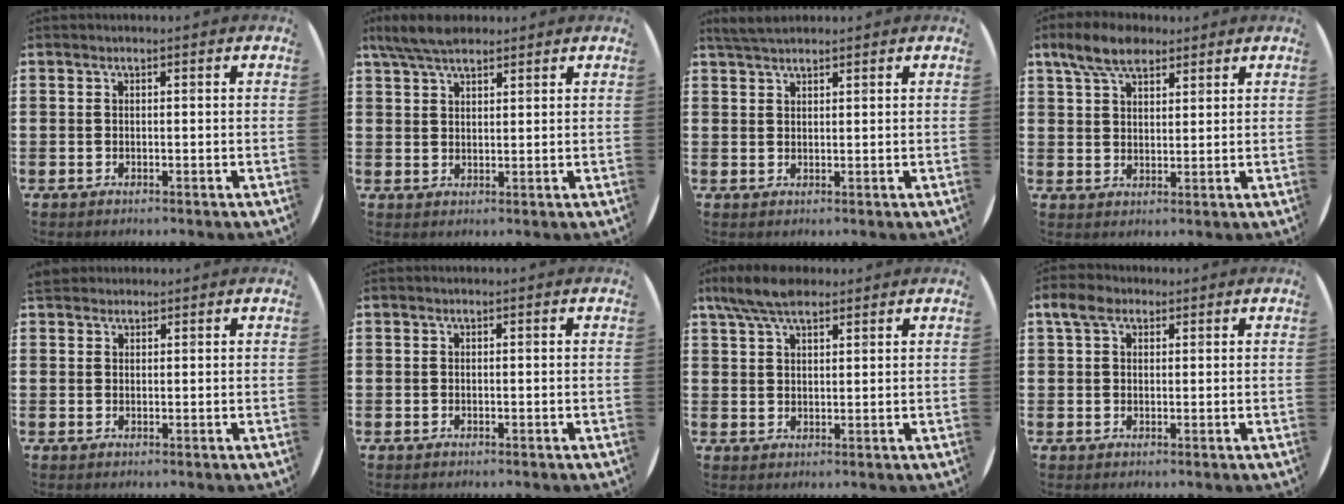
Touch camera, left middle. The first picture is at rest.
{"total": 5.2, "force": [4.3, 1.6, 2.5], "torque": [-0.057, -0.003, 0.081]}
{"total": 2.8, "force": [2.5, 0.7, 1.1], "torque": [-0.026, 0.005, 0.047]}
{"total": 6.7, "force": [5.1, 3.1, 3.1], "torque": [-0.065, -0.002, 0.094]}
{"total": 1.7, "force": [1.6, 0.6, 0.1], "torque": [0.004, 0.003, 0.029]}
{"total": 0.0}
{"total": 5.8, "force": [4.5, 2.0, 3.1], "torque": [-0.070, -0.001, 0.083]}
{"total": 3.6, "force": [2.2, 2.2, 1.9], "torque": [-0.035, 0.009, 0.037]}